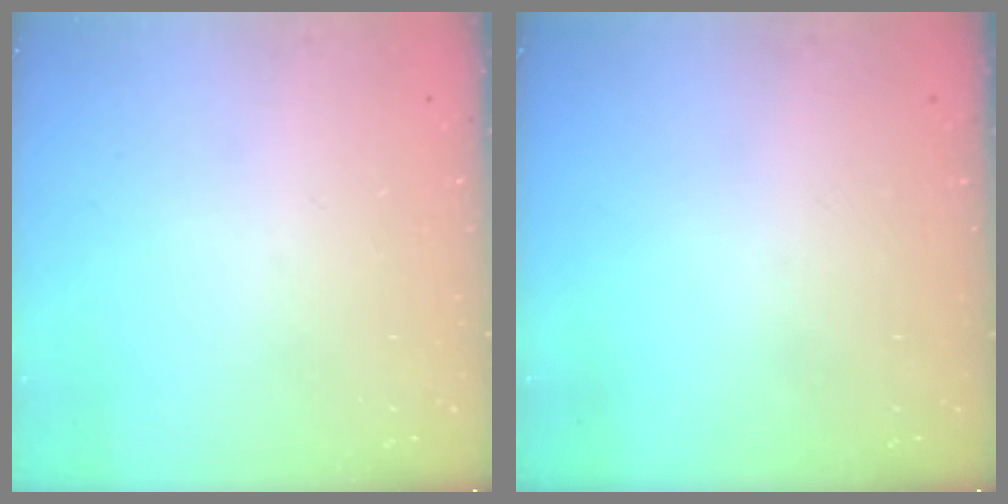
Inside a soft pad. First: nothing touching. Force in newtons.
{"total": 0.0}